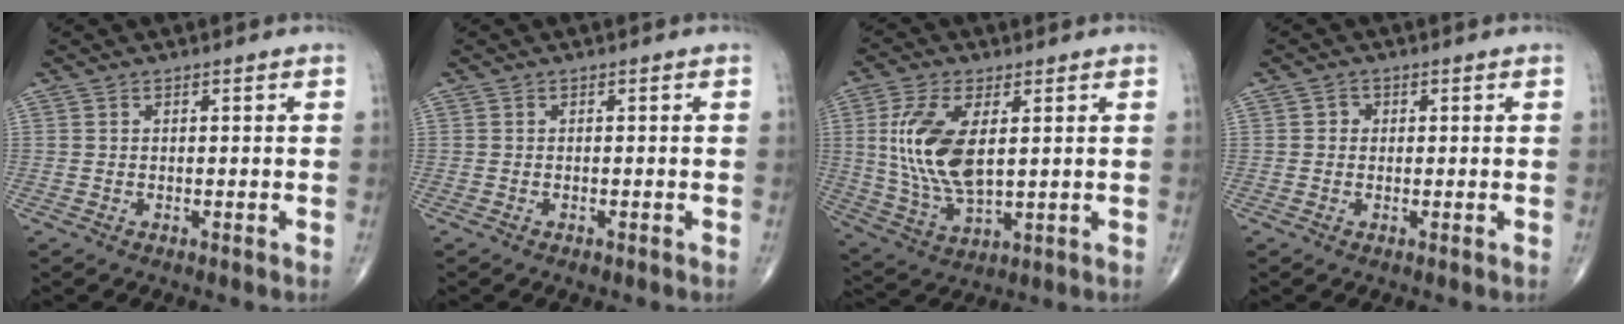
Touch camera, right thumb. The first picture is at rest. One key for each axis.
{"total": 0.8, "fx": -0.4, "fy": 0.3, "fz": 0.5, "tx": -0.009, "ty": -0.001, "tz": -0.005}
{"total": 14.3, "fx": 2.4, "fy": 6.9, "fz": 12.3, "tx": -0.258, "ty": -0.012, "tz": 0.058}
{"total": 1.5, "fx": 0.1, "fy": 1.4, "fz": 0.5, "tx": 0.001, "ty": 0.003, "tz": -0.002}